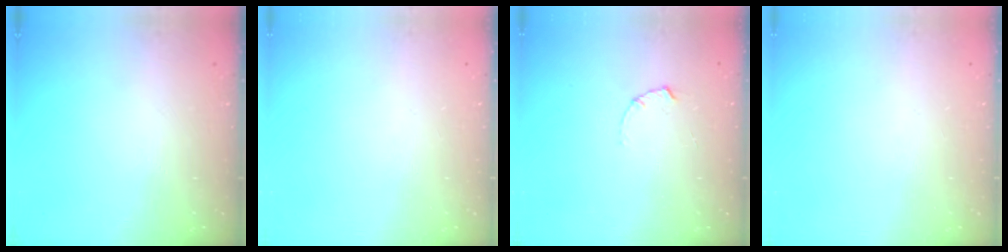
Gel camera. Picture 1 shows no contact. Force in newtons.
{"total": 0.0}
{"total": 1.7, "press": 1.6, "slide": 0.3}
{"total": 0.0}